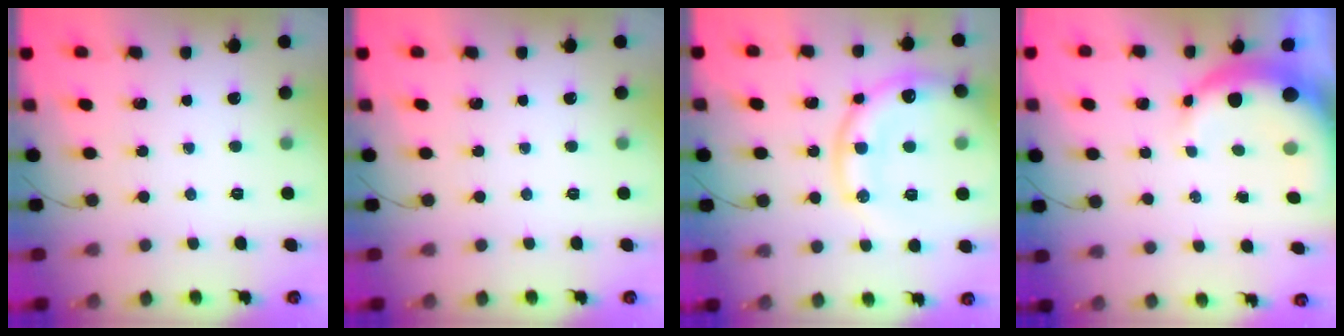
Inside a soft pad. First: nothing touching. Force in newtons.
{"total": 0.0}
{"total": 19.6, "press": 19.4, "slide": 2.7}
{"total": 8.4, "press": 8.2, "slide": 1.4}